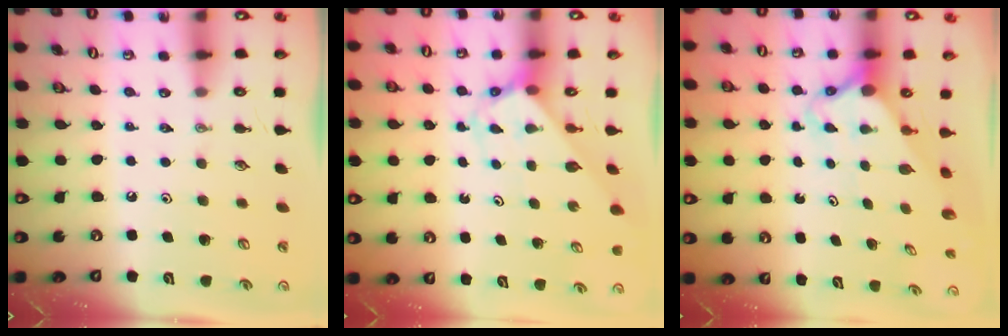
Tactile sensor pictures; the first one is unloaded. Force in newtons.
{"total": 2.8, "press": 2.8, "slide": 0.1}
{"total": 3.0, "press": 3.0, "slide": 0.2}